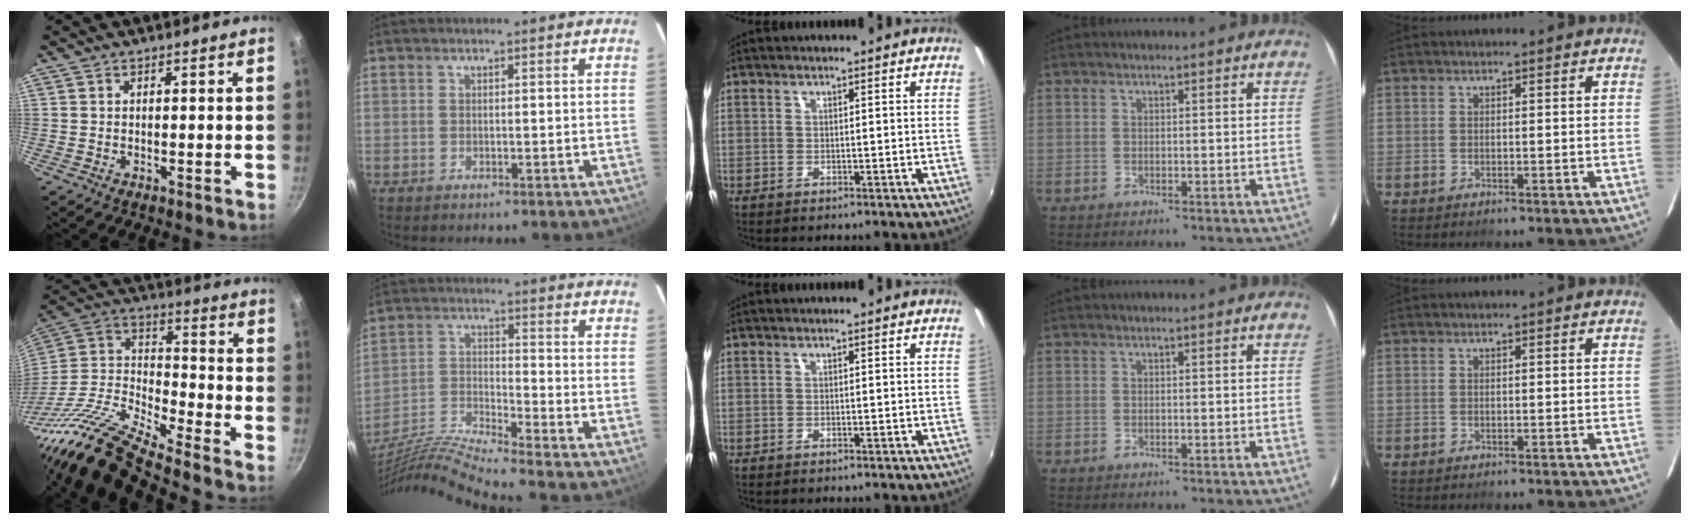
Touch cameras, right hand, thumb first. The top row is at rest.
{"thumb": {"total": 20.3, "force": [-16.8, 3.8, 10.7], "torque": [-0.178, 0.081, -0.340]}, "index": {"total": 13.5, "force": [-12.1, -3.0, 5.1], "torque": [-0.108, -0.021, -0.232]}}